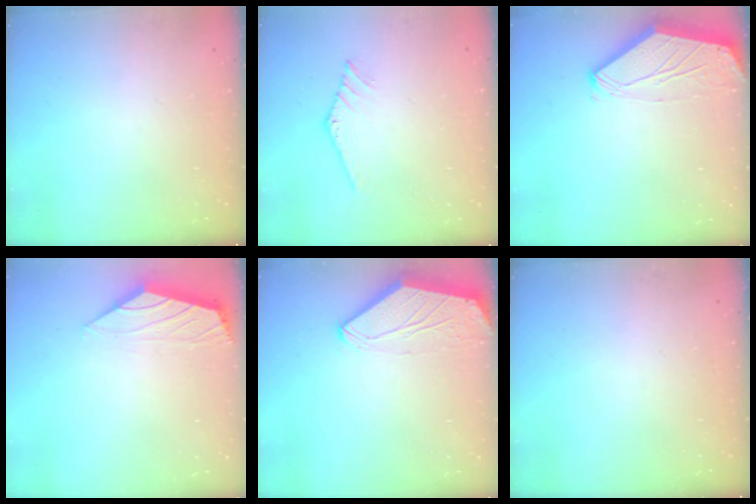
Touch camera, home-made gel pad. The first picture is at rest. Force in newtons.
{"total": 1.0, "press": 1.0, "slide": 0.1}
{"total": 0.0}
{"total": 0.0}
{"total": 0.0}
{"total": 0.0}